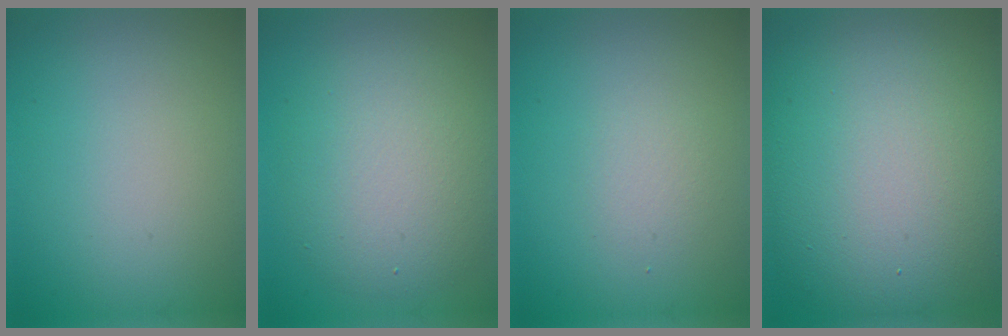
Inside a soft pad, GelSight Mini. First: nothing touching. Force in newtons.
{"total": 6.0, "press": 6.0, "slide": 0.3}
{"total": 1.3, "press": 1.3, "slide": 0.1}
{"total": 15.4, "press": 15.4, "slide": 0.9}